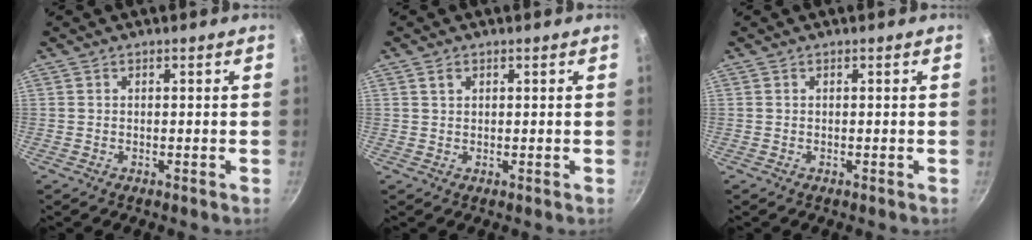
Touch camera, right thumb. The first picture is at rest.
{"total": 1.2, "force": [0.7, 0.7, 0.7], "torque": [-0.011, -0.001, 0.012]}
{"total": 0.0}